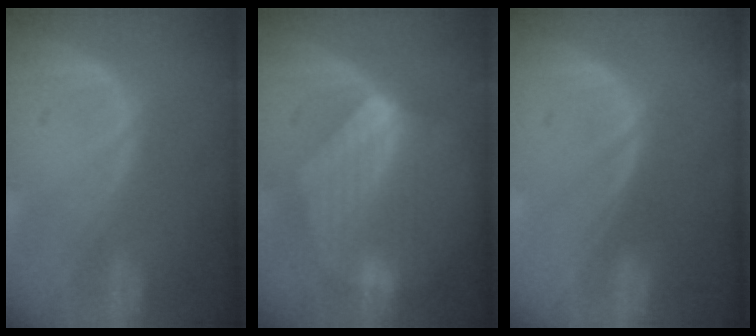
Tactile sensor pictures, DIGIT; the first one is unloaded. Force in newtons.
{"total": 7.2, "press": 7.1, "slide": 1.2}
{"total": 0.0}